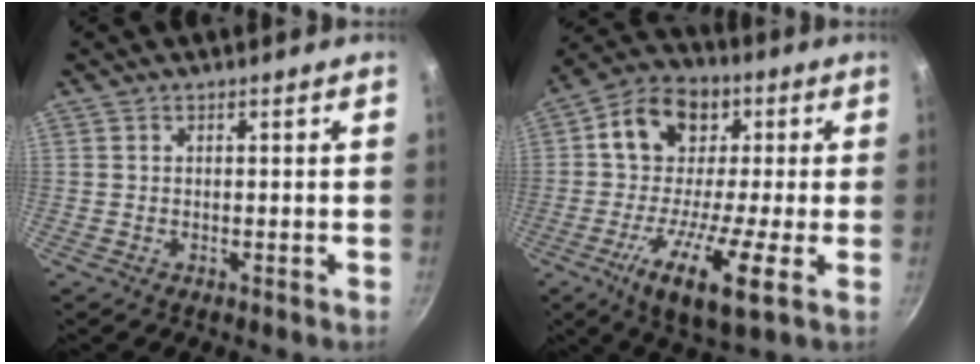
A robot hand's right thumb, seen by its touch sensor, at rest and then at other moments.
{"total": 17.5, "force": [-1.7, 9.8, 14.4], "torque": [-0.220, 0.032, -0.052]}